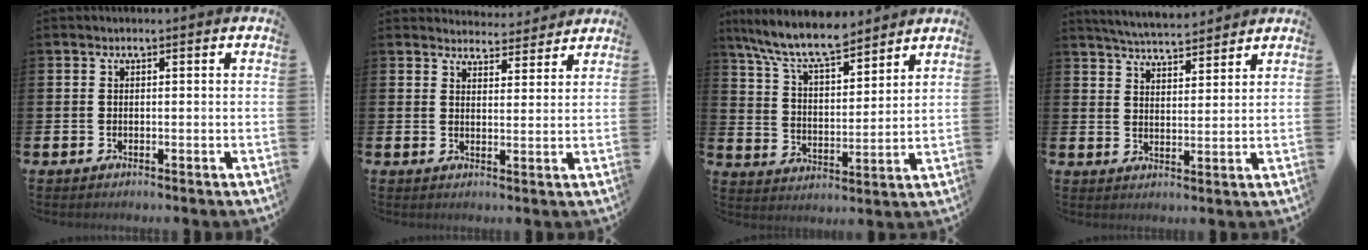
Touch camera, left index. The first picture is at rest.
{"total": 3.9, "force": [3.8, 0.7, -0.2], "torque": [0.006, -0.027, 0.066]}
{"total": 9.3, "force": [8.5, 1.8, 3.4], "torque": [-0.093, -0.048, 0.151]}
{"total": 5.3, "force": [5.2, 0.4, 0.6], "torque": [-0.021, -0.031, 0.093]}